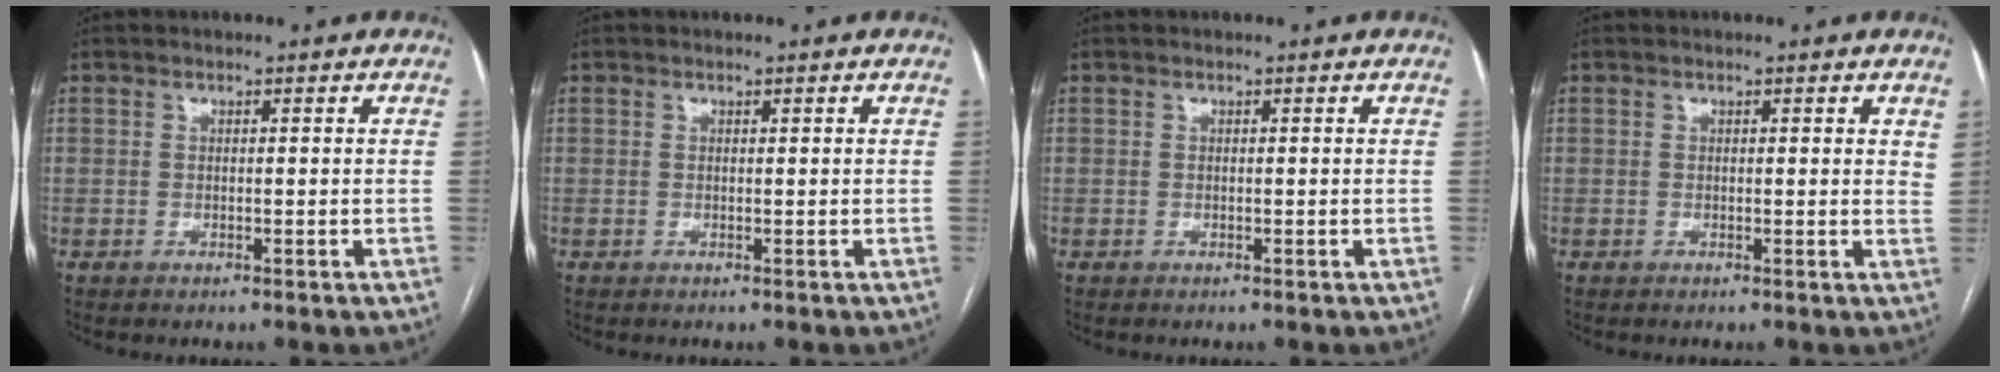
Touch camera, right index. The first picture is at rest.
{"total": 0.0}
{"total": 0.0}
{"total": 1.6, "force": [1.0, 0.6, 1.1], "torque": [-0.007, -0.001, 0.005]}